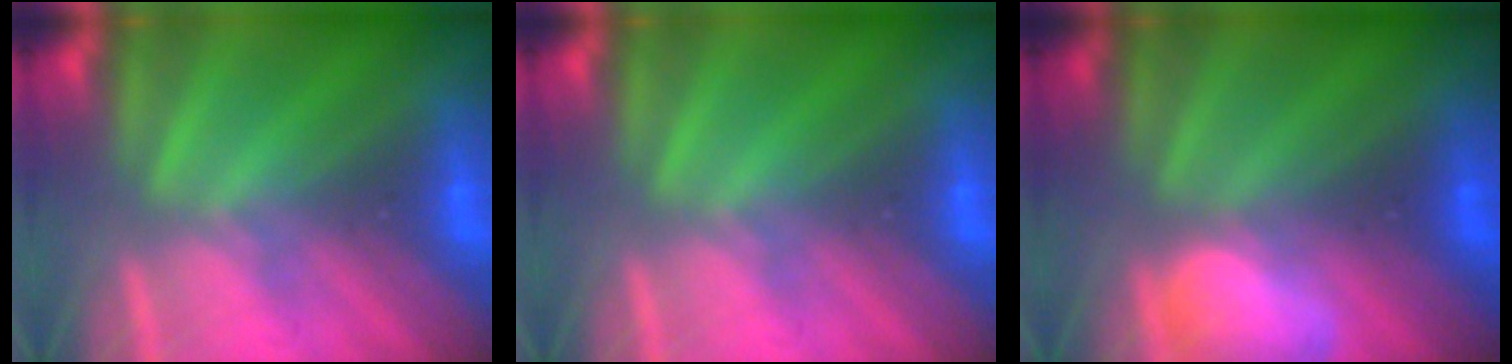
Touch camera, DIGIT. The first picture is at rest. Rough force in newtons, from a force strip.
{"total": 0.0}
{"total": 2.8}